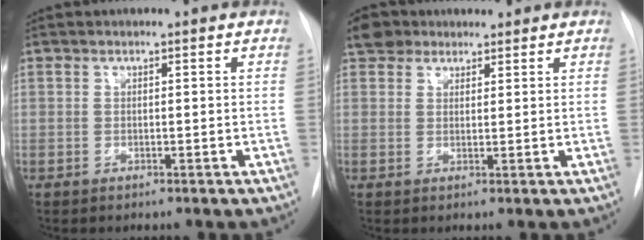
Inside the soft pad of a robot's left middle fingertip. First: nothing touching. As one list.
[{"total": 4.4, "force": [3.4, 2.6, 0.8], "torque": [-0.019, 0.024, 0.059]}]